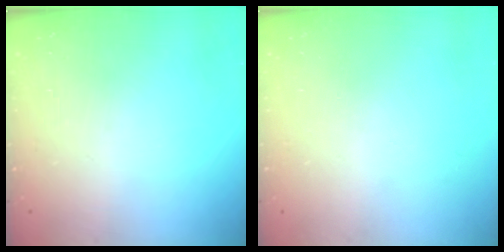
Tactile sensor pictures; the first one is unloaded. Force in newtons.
{"total": 0.0}